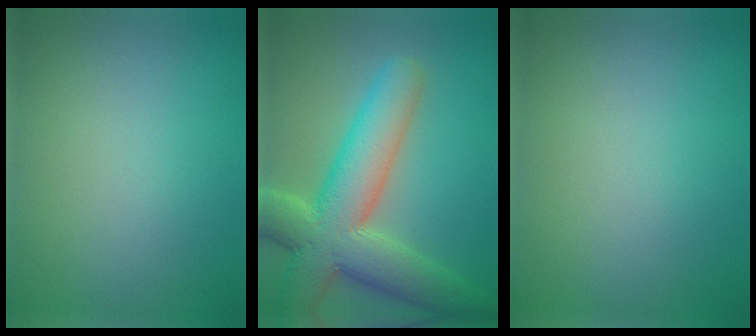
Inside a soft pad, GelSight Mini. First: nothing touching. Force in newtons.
{"total": 10.1, "press": 10.1, "slide": 0.7}
{"total": 0.0}